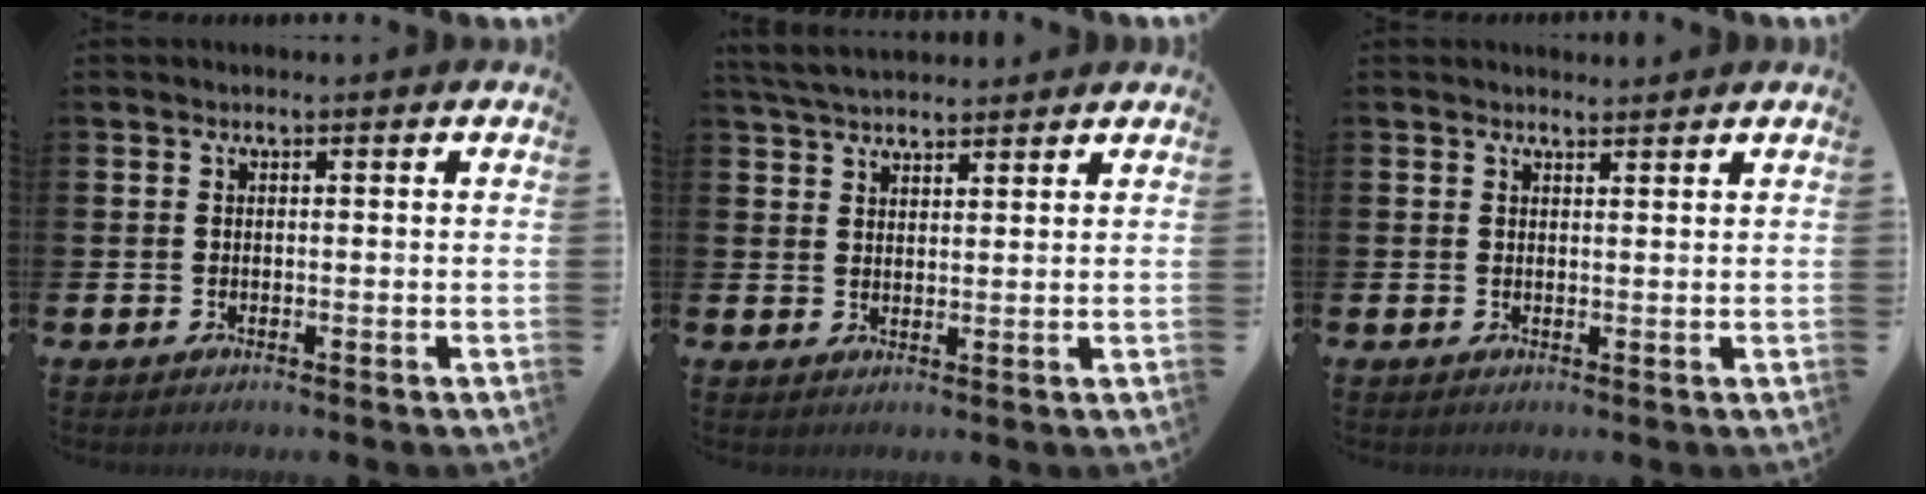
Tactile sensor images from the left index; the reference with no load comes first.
{"total": 4.2, "force": [4.0, 0.9, 0.9], "torque": [-0.027, -0.012, 0.076]}
{"total": 1.4, "force": [1.4, 0.0, 0.0], "torque": [0.007, -0.008, 0.024]}